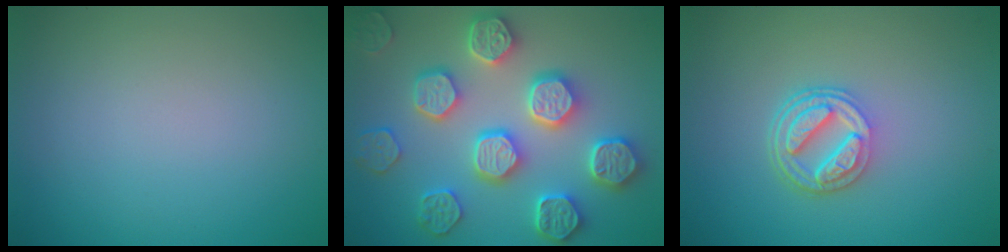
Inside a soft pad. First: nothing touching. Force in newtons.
{"total": 7.2, "press": 6.5, "slide": 3.1}
{"total": 4.5, "press": 3.3, "slide": 3.0}